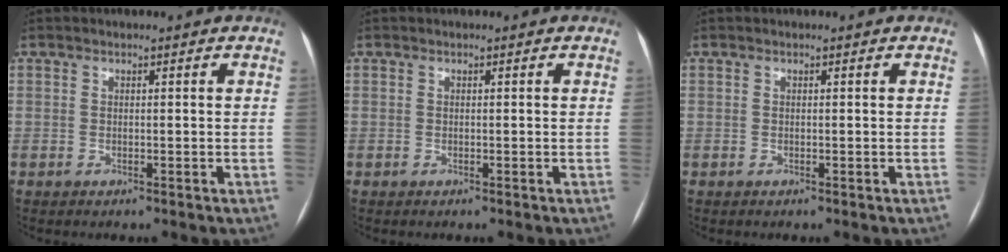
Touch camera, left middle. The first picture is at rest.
{"total": 0.0}
{"total": 0.0}